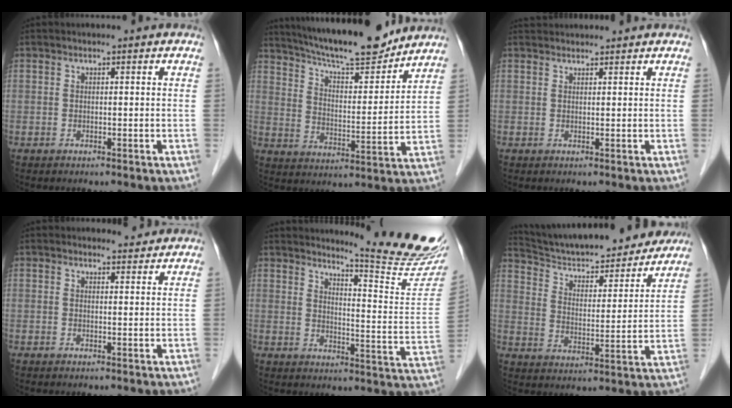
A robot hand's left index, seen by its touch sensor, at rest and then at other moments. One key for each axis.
{"total": 16.6, "fx": 14.9, "fy": 2.2, "fz": 7.0, "tx": -0.120, "ty": 0.000, "tz": 0.235}
{"total": 3.4, "fx": 3.4, "fy": 0.5, "fz": 0.4, "tx": -0.007, "ty": 0.035, "tz": 0.054}
{"total": 1.8, "fx": 1.8, "fy": 0.5, "fz": -0.3, "tx": -0.004, "ty": -0.005, "tz": 0.021}
{"total": 15.9, "fx": 15.1, "fy": -1.3, "fz": 4.7, "tx": -0.066, "ty": -0.118, "tz": 0.178}
{"total": 22.4, "fx": 20.7, "fy": 4.0, "fz": 7.5, "tx": -0.117, "ty": -0.005, "tz": 0.296}